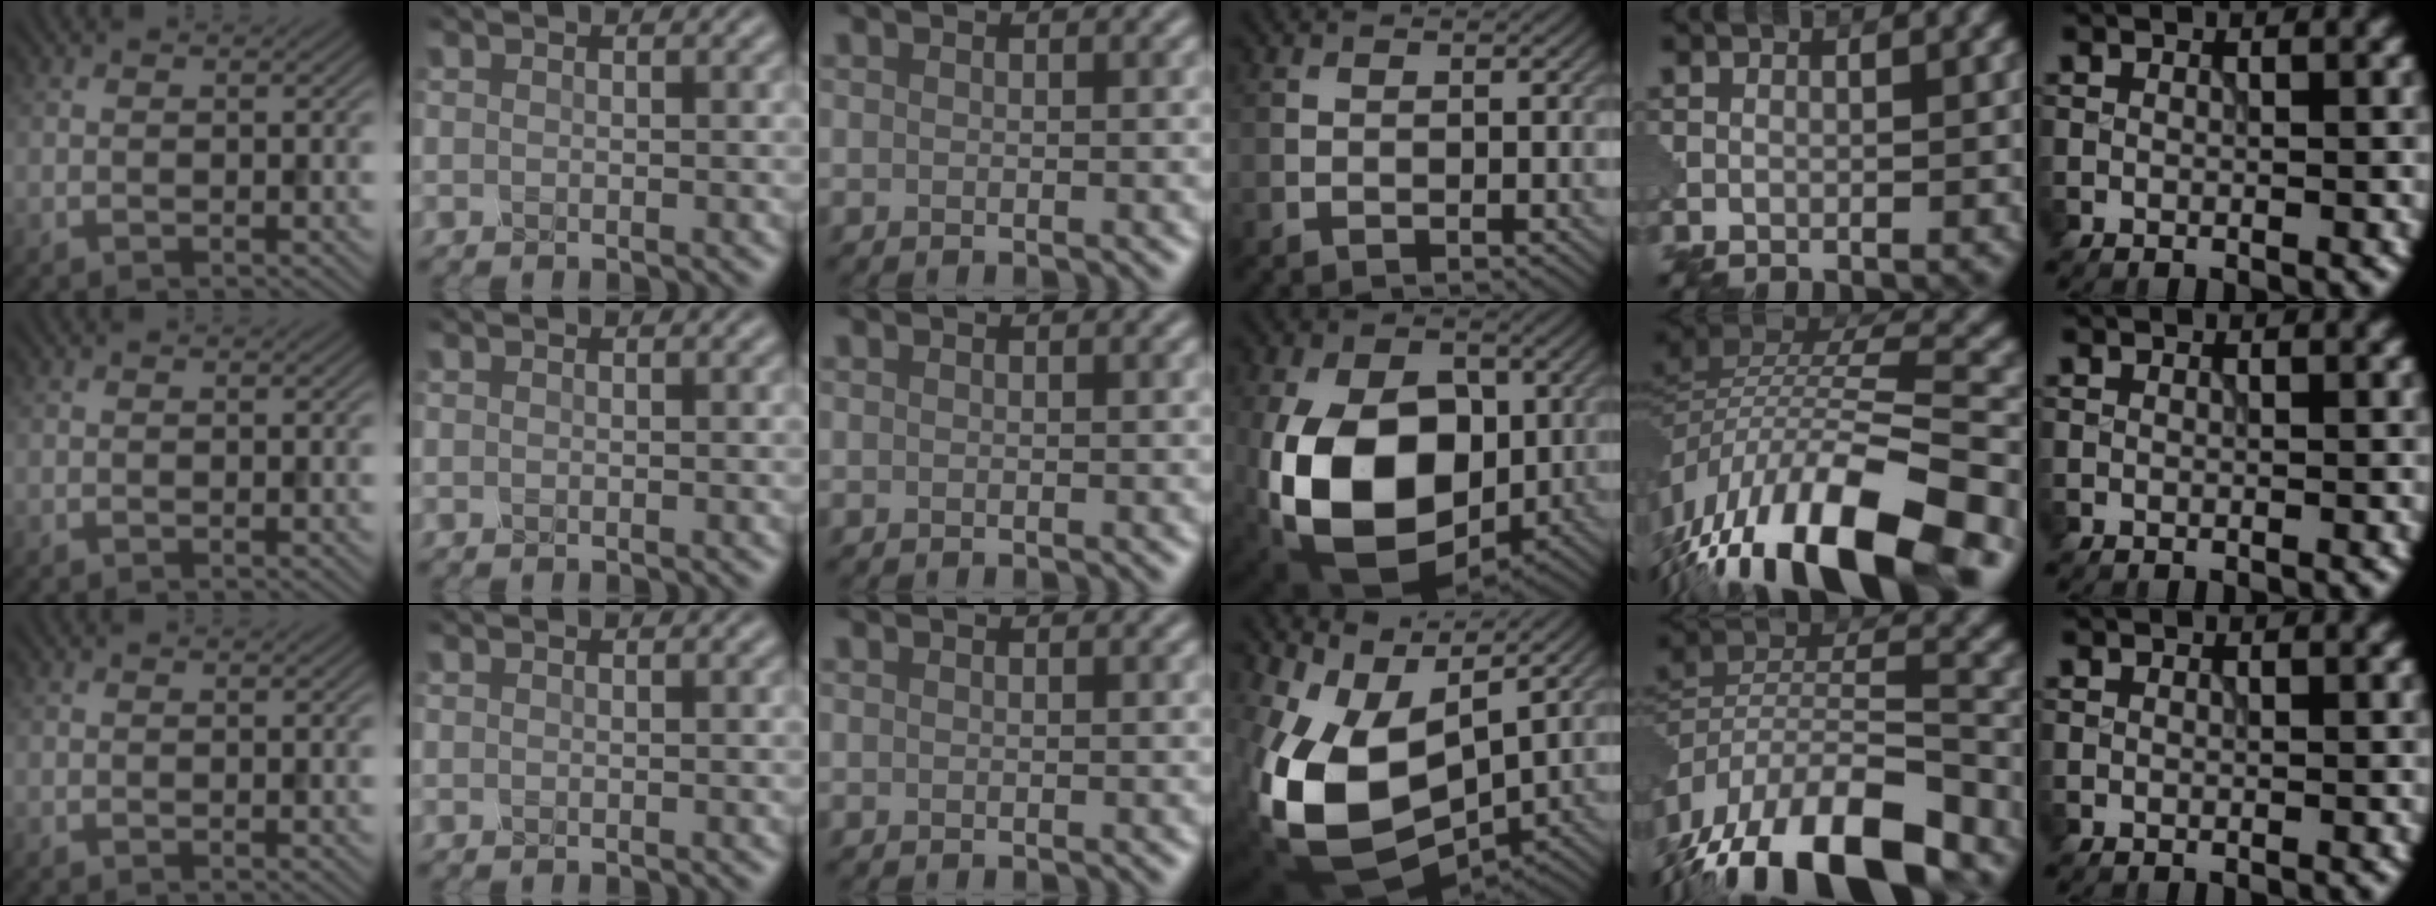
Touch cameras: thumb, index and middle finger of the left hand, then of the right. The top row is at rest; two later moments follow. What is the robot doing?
{"motion": "squeeze", "object": "foam earplug"}